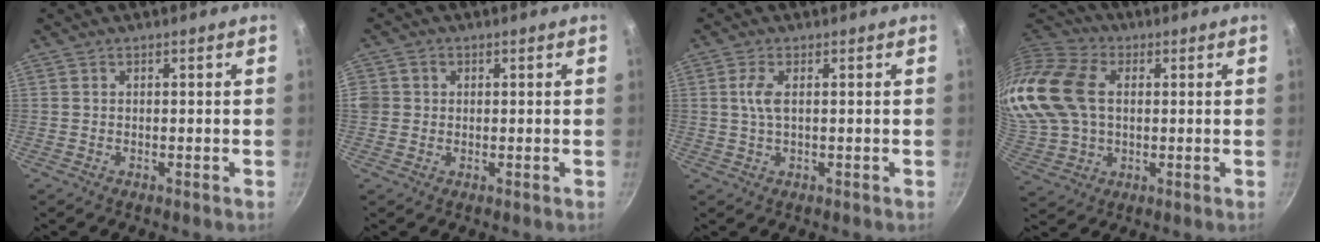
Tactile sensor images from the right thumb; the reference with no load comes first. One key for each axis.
{"total": 3.8, "fx": 0.2, "fy": 3.5, "fz": 1.5, "tx": -0.022, "ty": 0.007, "tz": -0.002}
{"total": 3.2, "fx": 0.5, "fy": 1.1, "fz": 3.0, "tx": -0.072, "ty": 0.003, "tz": 0.011}
{"total": 18.7, "fx": 3.0, "fy": 13.5, "fz": 12.6, "tx": -0.249, "ty": 0.012, "tz": 0.056}